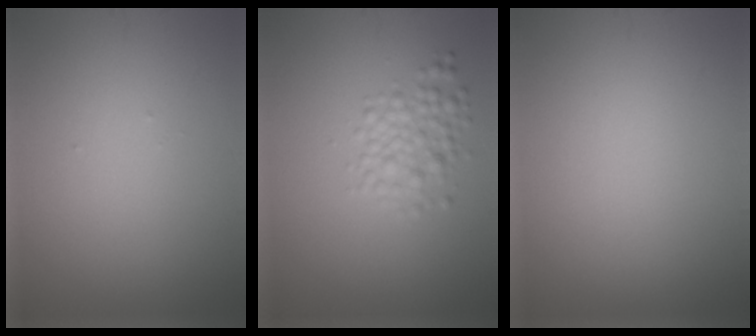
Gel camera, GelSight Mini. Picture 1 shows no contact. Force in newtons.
{"total": 2.8, "press": 2.8, "slide": 0.1}
{"total": 0.0}